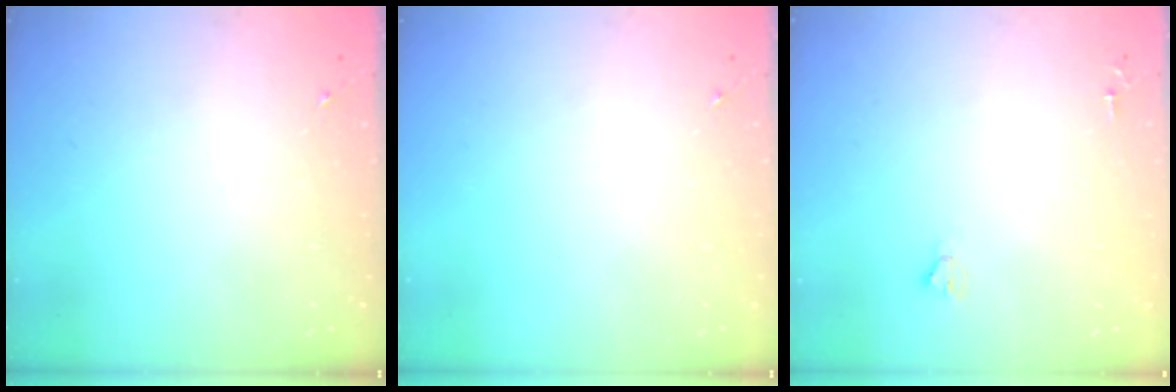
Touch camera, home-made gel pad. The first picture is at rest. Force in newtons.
{"total": 0.0}
{"total": 1.8, "press": 1.8, "slide": 0.1}